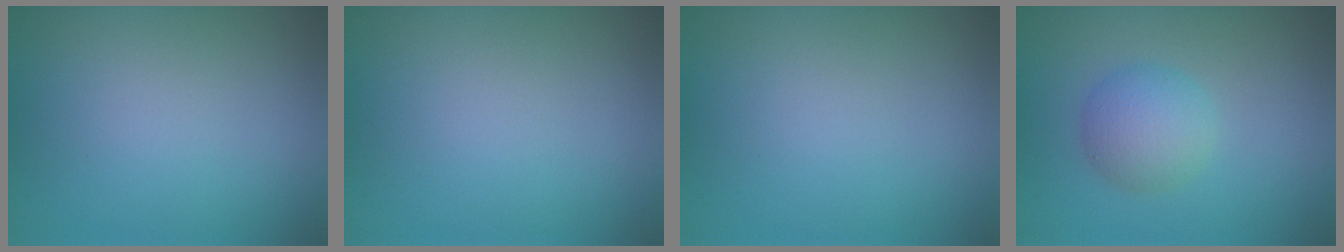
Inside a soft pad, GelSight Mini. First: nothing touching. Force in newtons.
{"total": 0.0}
{"total": 0.0}
{"total": 2.9, "press": 2.9, "slide": 0.1}